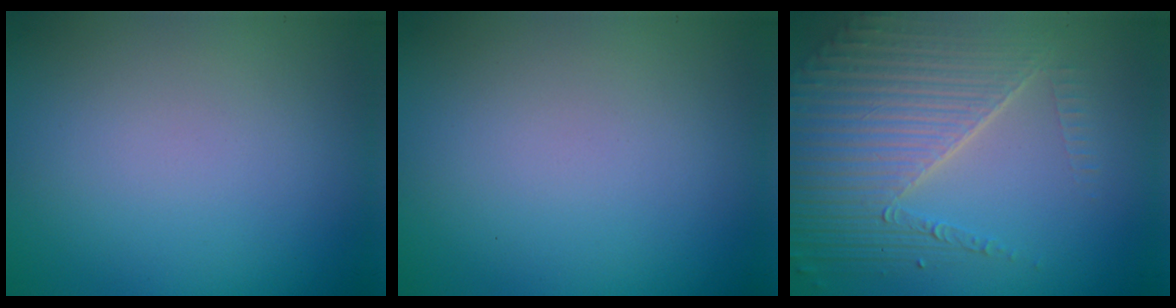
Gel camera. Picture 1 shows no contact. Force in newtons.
{"total": 0.0}
{"total": 7.2, "press": 5.2, "slide": 5.0}